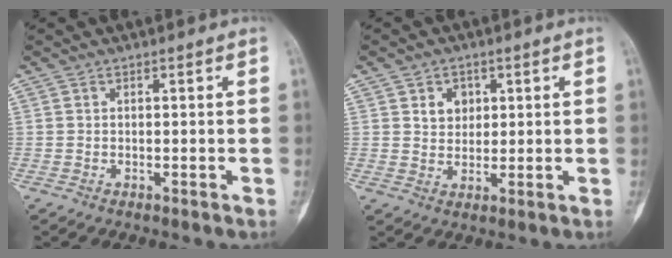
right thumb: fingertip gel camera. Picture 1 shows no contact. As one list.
[{"total": 4.5, "force": [1.5, 3.7, 2.1], "torque": [-0.004, -0.006, 0.025]}]